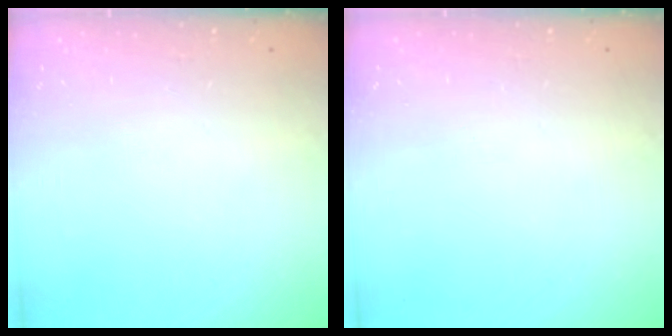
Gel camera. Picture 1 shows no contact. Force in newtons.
{"total": 0.0}